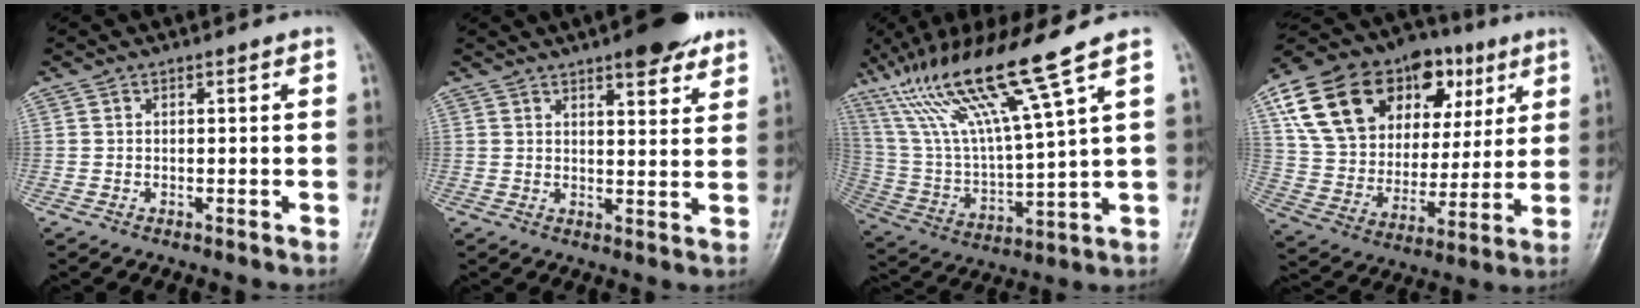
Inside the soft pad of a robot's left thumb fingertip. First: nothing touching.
{"total": 8.3, "force": [5.6, 2.6, 5.6], "torque": [-0.054, -0.029, 0.074]}
{"total": 19.1, "force": [11.9, 0.8, 14.9], "torque": [-0.282, -0.047, 0.227]}
{"total": 27.4, "force": [11.4, 17.6, 17.6], "torque": [-0.267, 0.018, 0.196]}